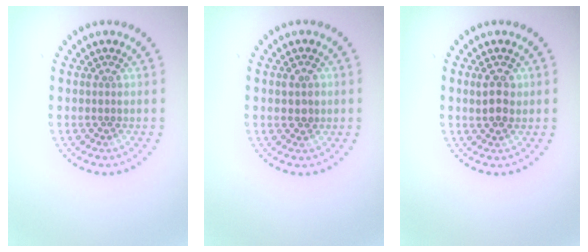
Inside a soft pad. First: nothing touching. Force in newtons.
{"total": 1.8, "press": 1.8, "slide": 0.1}
{"total": 2.6, "press": 2.5, "slide": 0.5}